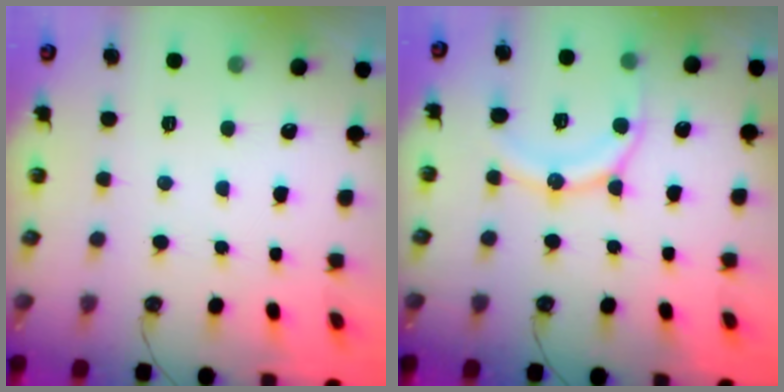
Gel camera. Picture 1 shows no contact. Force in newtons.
{"total": 12.7, "press": 12.6, "slide": 1.4}